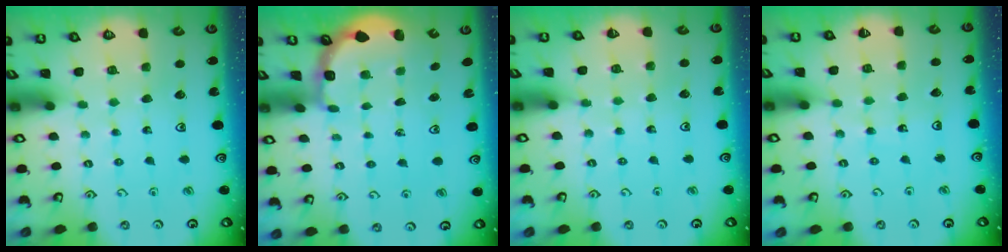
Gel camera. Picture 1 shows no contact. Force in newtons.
{"total": 2.5, "press": 1.9, "slide": 1.6}
{"total": 3.0, "press": 2.9, "slide": 0.6}
{"total": 3.4, "press": 3.4, "slide": 0.3}